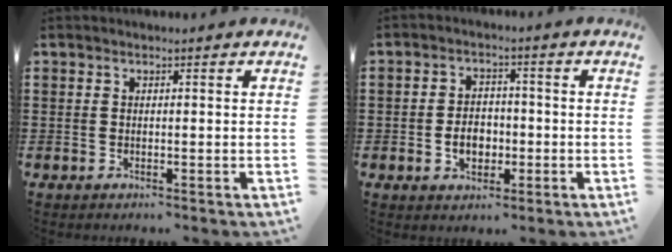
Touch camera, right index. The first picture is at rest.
{"total": 4.6, "force": [-1.1, 3.3, 3.0], "torque": [-0.052, 0.003, -0.023]}